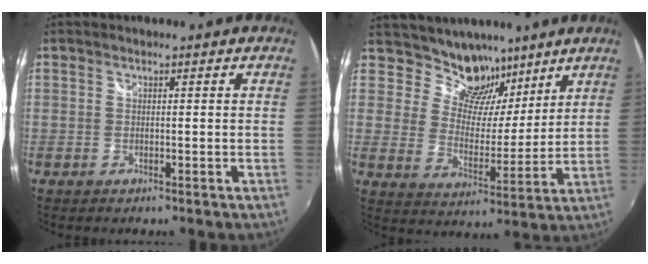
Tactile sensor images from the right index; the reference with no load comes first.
{"total": 9.6, "force": [7.1, 5.9, 2.8], "torque": [-0.034, -0.019, 0.114]}